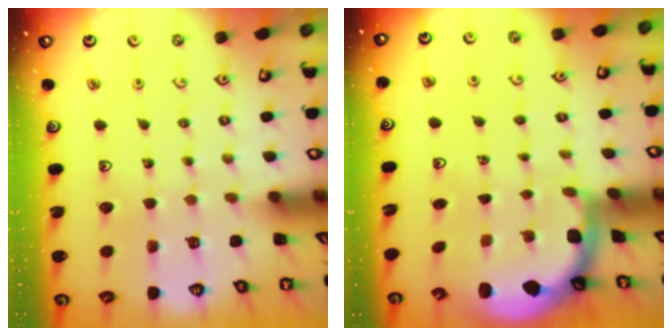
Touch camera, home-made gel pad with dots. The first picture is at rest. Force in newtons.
{"total": 1.7, "press": 1.7, "slide": 0.3}